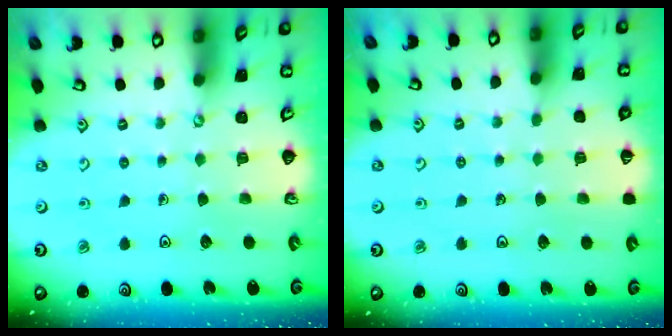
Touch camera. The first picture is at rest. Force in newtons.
{"total": 1.3, "press": 1.3, "slide": 0.2}